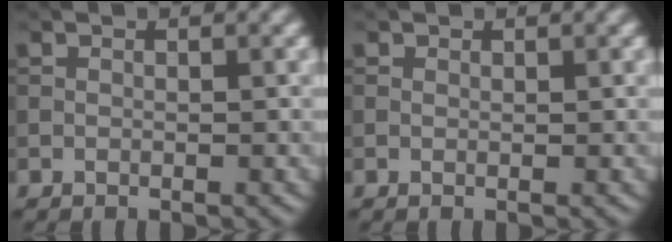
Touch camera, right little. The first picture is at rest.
{"total": 0.5, "force": [0.4, 0.4, 0.1], "torque": [0.002, -0.001, 0.006]}